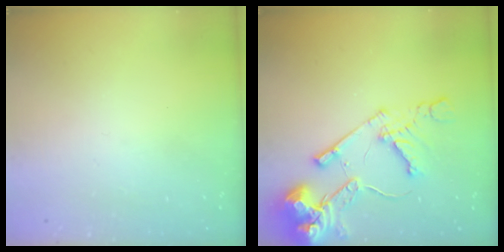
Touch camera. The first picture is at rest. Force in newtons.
{"total": 14.5, "press": 14.4, "slide": 1.8}